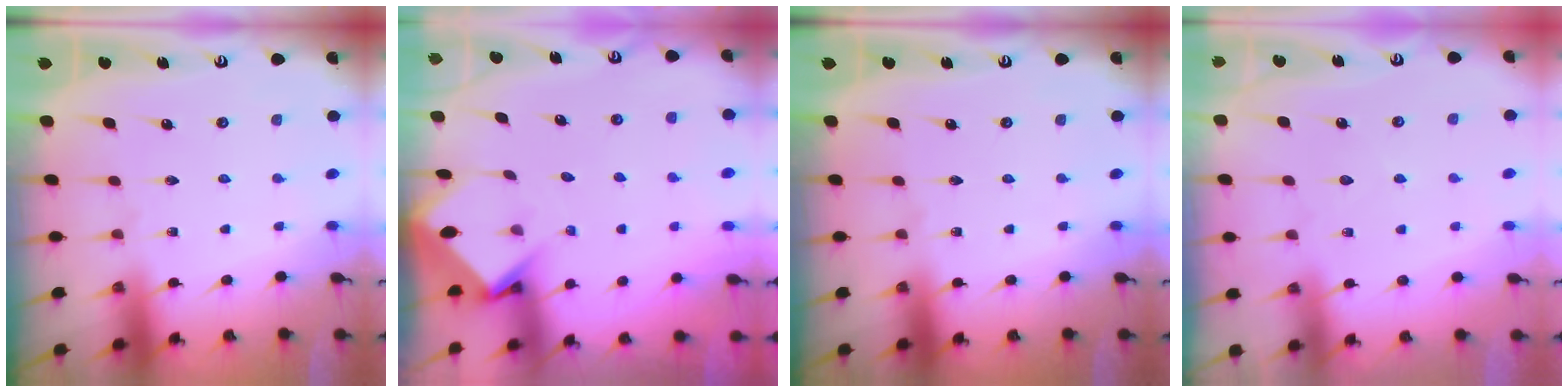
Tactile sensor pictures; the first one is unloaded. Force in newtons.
{"total": 3.7, "press": 3.7, "slide": 0.2}
{"total": 0.0}
{"total": 2.3, "press": 2.3, "slide": 0.3}